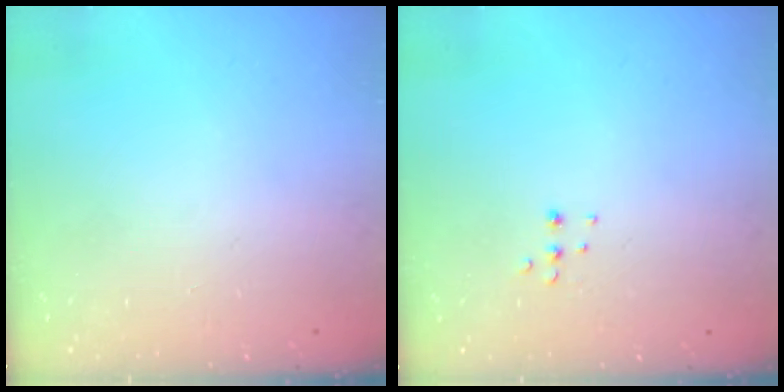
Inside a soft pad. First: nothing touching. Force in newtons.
{"total": 3.6, "press": 3.5, "slide": 0.9}